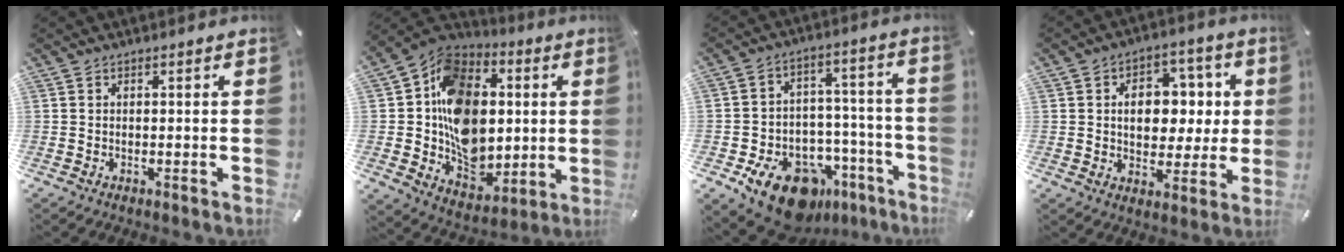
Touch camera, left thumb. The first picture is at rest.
{"total": 18.4, "force": [0.5, 15.3, 10.3], "torque": [-0.154, -0.006, 0.023]}
{"total": 17.1, "force": [-10.3, 10.5, 8.8], "torque": [-0.109, 0.072, -0.160]}
{"total": 11.2, "force": [1.2, 8.8, 6.8], "torque": [-0.090, 0.004, 0.022]}